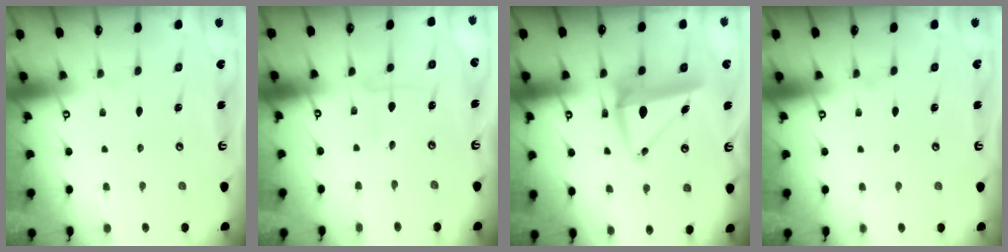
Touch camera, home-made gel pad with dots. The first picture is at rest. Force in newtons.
{"total": 2.5, "press": 2.3, "slide": 0.9}
{"total": 8.6, "press": 8.3, "slide": 2.2}
{"total": 0.0}